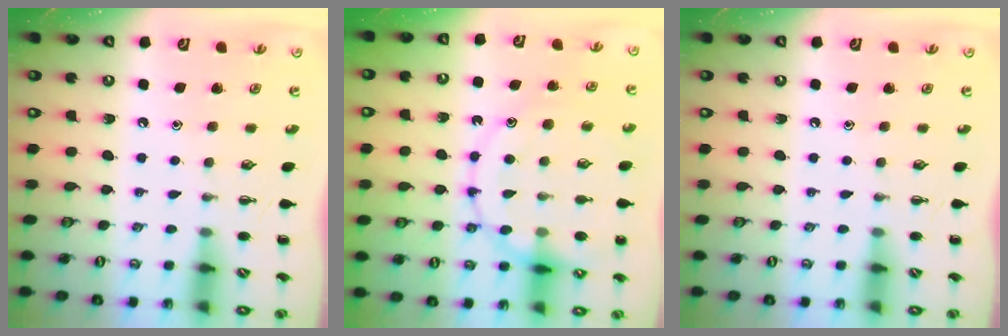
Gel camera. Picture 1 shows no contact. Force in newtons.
{"total": 18.1, "press": 17.9, "slide": 2.5}
{"total": 0.0}